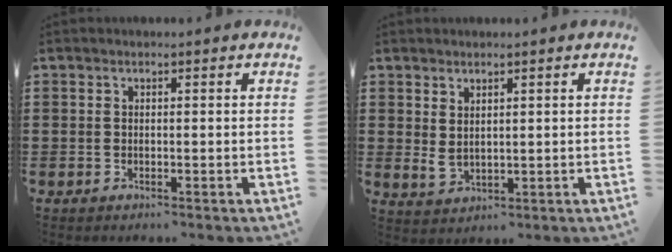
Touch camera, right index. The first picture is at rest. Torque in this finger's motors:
{"motor_torque": [1.05, 1.09, 0.14, 0.05]}